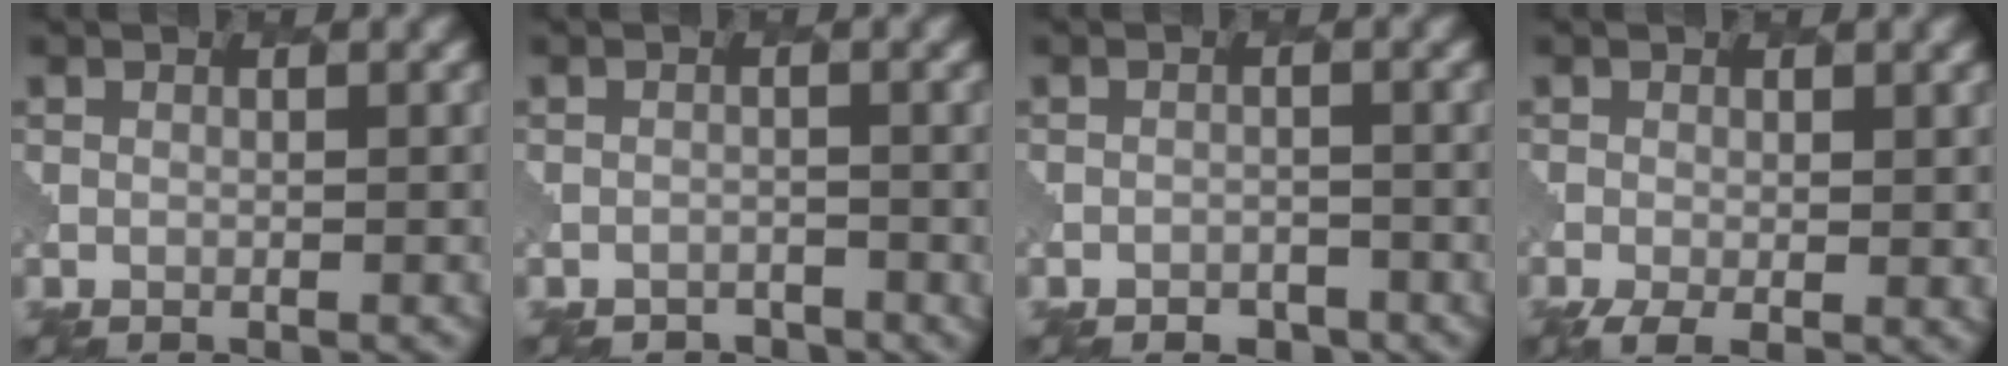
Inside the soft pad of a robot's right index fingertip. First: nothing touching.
{"total": 1.3, "force": [-1.2, 0.6, -0.4], "torque": [0.006, 0.000, -0.016]}
{"total": 1.9, "force": [-1.6, 1.1, 0.3], "torque": [-0.002, 0.005, -0.018]}
{"total": 3.2, "force": [-1.0, 1.4, 2.7], "torque": [-0.049, -0.009, -0.016]}